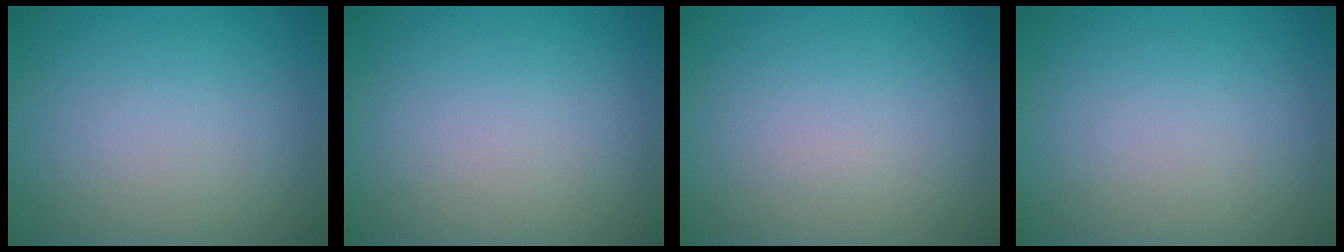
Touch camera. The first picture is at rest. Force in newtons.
{"total": 0.0}
{"total": 0.0}
{"total": 0.0}